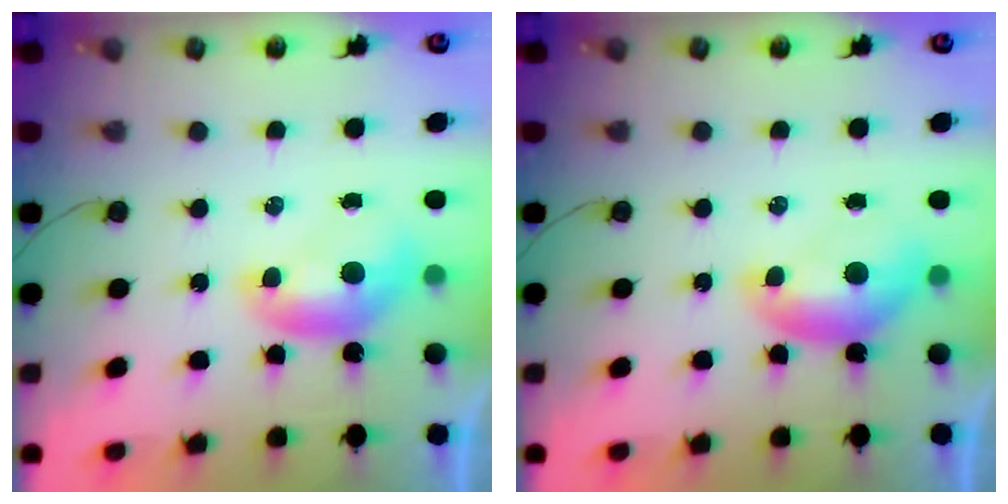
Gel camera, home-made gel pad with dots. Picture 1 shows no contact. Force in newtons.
{"total": 0.6, "press": 0.5, "slide": 0.3}